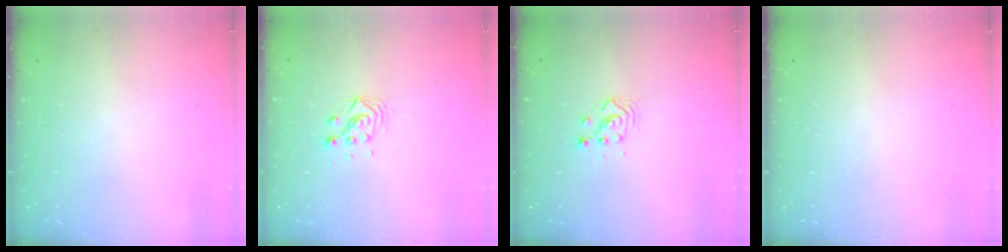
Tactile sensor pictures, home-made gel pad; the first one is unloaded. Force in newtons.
{"total": 4.6, "press": 4.6, "slide": 0.2}
{"total": 3.0, "press": 3.0, "slide": 0.1}
{"total": 0.0}